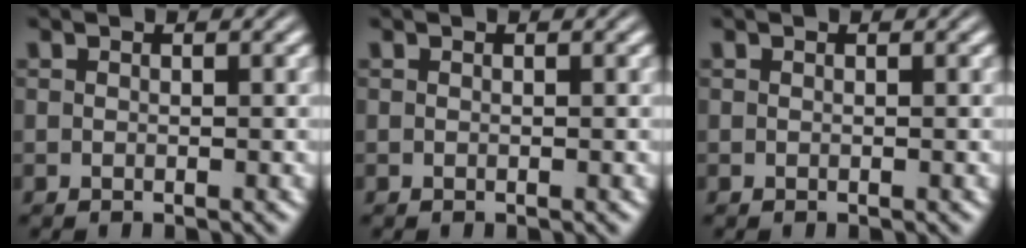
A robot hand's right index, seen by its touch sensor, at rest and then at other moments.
{"total": 0.0}
{"total": 0.0}